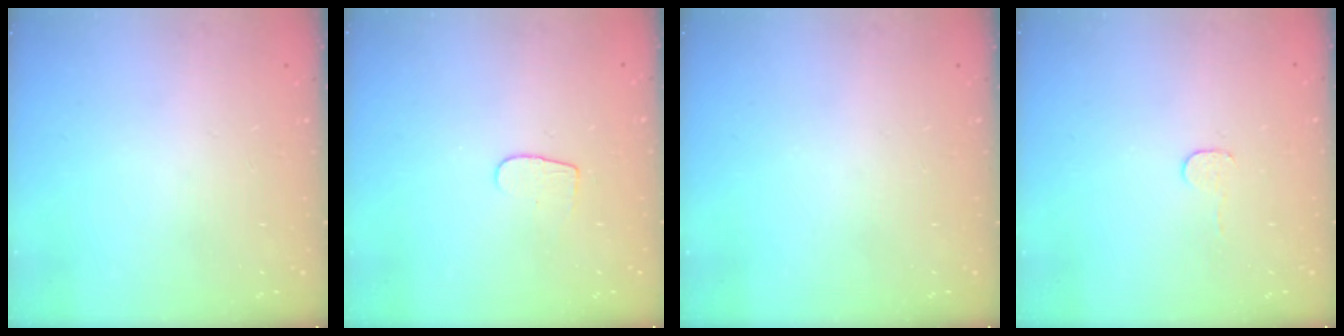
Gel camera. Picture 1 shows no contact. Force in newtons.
{"total": 3.9, "press": 3.9, "slide": 0.4}
{"total": 0.0}
{"total": 3.0, "press": 3.0, "slide": 0.3}